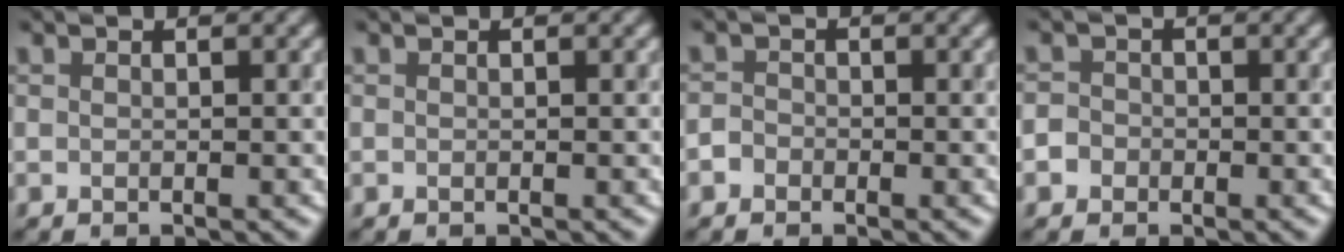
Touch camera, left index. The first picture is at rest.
{"total": 0.0}
{"total": 1.0, "force": [-0.6, 0.7, 0.1], "torque": [0.005, 0.005, -0.016]}
{"total": 1.5, "force": [-0.6, 1.4, 0.3], "torque": [0.011, 0.006, -0.013]}